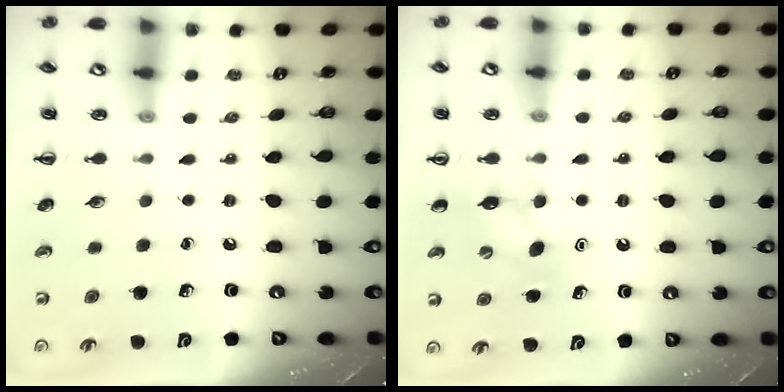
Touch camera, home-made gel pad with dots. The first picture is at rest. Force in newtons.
{"total": 5.9, "press": 5.8, "slide": 1.1}